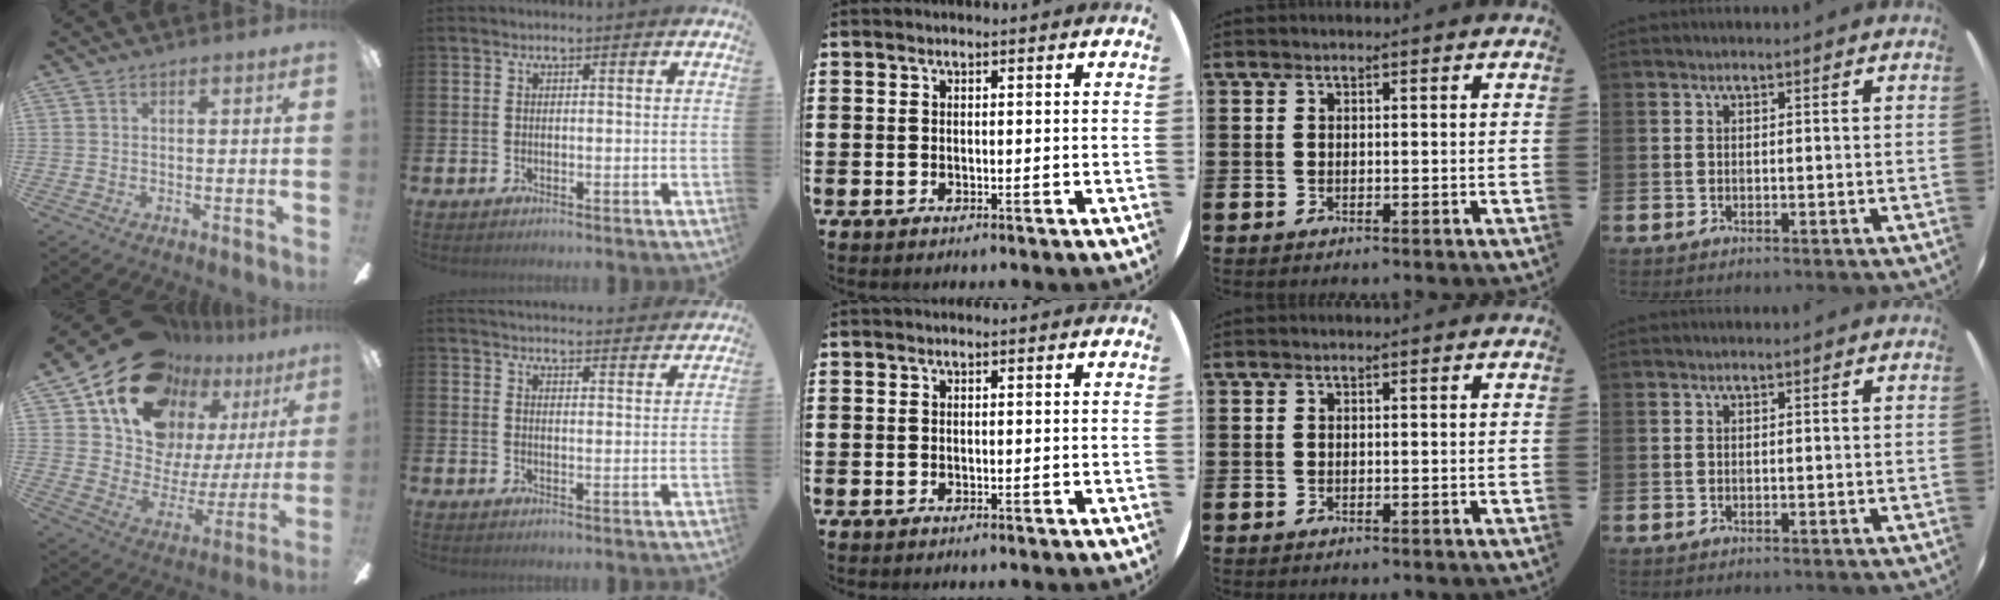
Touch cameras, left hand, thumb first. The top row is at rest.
{"thumb": {"total": 20.3, "force": [14.8, 11.7, 7.5], "torque": [-0.143, -0.109, 0.280]}, "index": {"total": 4.1, "force": [4.1, 0.1, 0.1], "torque": [-0.009, -0.030, 0.073]}}